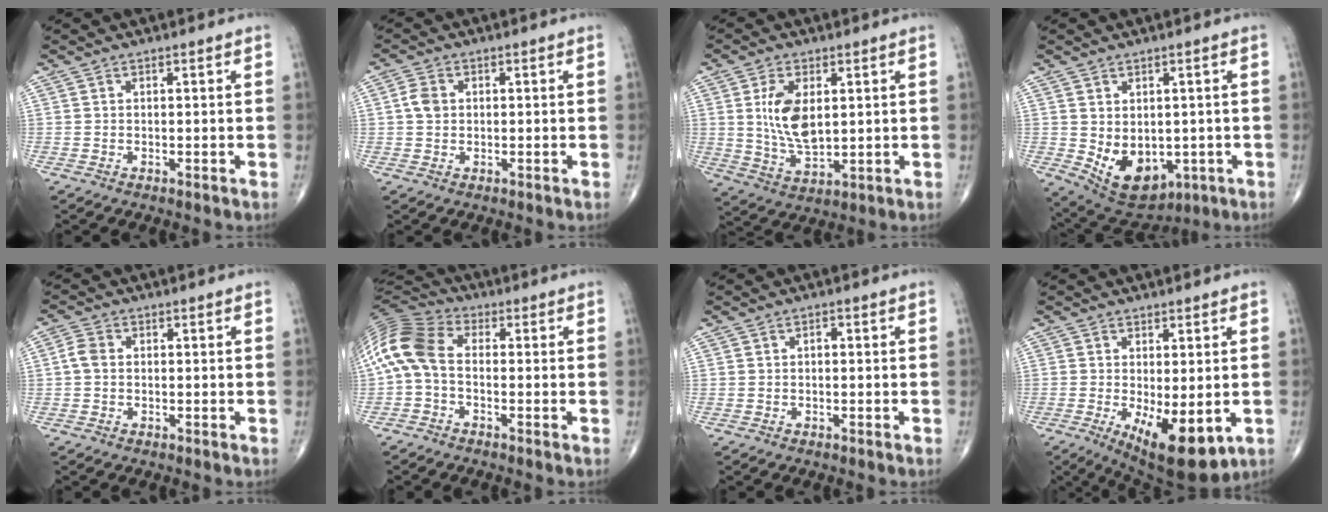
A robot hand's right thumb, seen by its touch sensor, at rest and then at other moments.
{"total": 3.2, "force": [0.4, 2.5, 1.9], "torque": [-0.035, 0.004, 0.003]}
{"total": 9.8, "force": [1.9, 5.3, 8.1], "torque": [-0.149, -0.016, 0.045]}
{"total": 10.6, "force": [-1.6, 7.2, 7.7], "torque": [-0.097, -0.008, 0.003]}
{"total": 2.7, "force": [-0.1, 2.1, 1.8], "torque": [-0.037, 0.008, -0.007]}
{"total": 11.4, "force": [-0.7, 7.1, 8.9], "torque": [-0.189, 0.030, -0.028]}
{"total": 0.7, "force": [-0.1, 0.5, 0.5], "torque": [-0.004, 0.002, -0.004]}
{"total": 11.4, "force": [-3.1, 4.5, 10.1], "torque": [-0.143, -0.022, -0.029]}